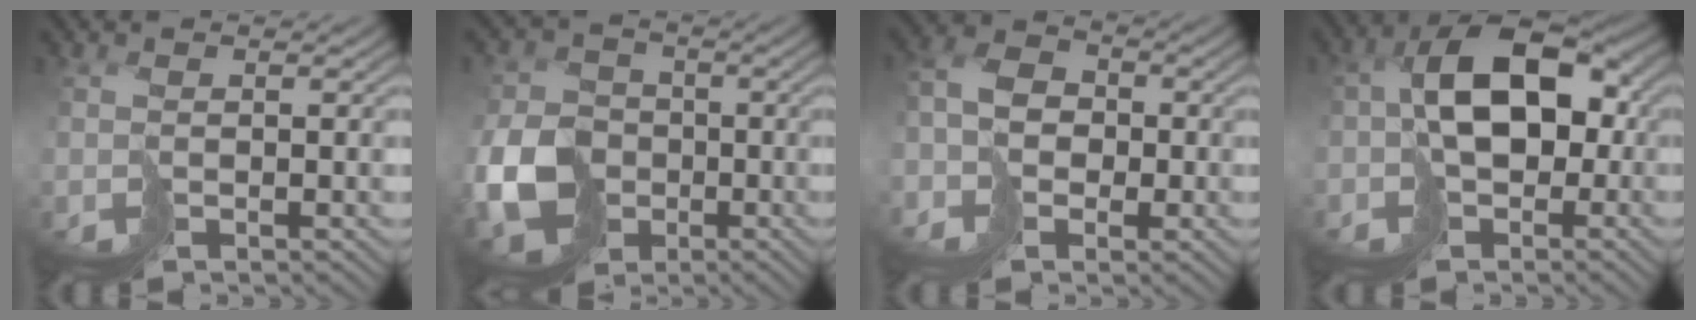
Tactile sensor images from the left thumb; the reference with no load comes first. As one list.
[{"total": 9.0, "force": [-3.2, 7.4, 4.1], "torque": [-0.100, -0.020, -0.071]}, {"total": 6.2, "force": [-2.3, 5.0, 3.0], "torque": [-0.065, -0.007, -0.048]}, {"total": 10.3, "force": [-1.1, 6.6, 7.8], "torque": [-0.137, 0.007, -0.028]}]